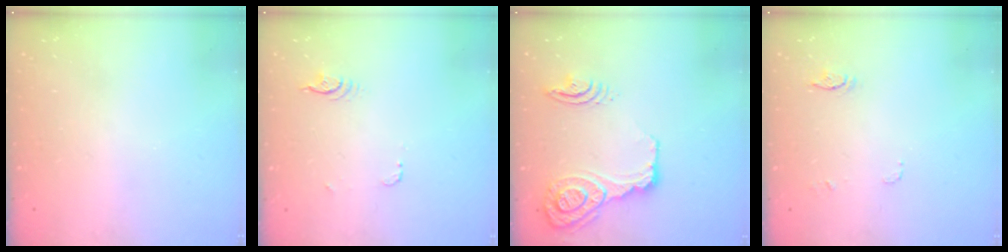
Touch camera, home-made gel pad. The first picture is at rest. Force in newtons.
{"total": 4.4, "press": 4.1, "slide": 1.6}
{"total": 17.7, "press": 17.1, "slide": 4.4}
{"total": 5.5, "press": 5.4, "slide": 0.4}